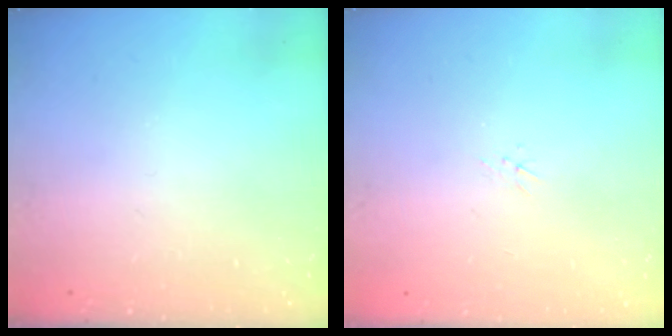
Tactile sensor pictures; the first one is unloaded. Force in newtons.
{"total": 1.5, "press": 1.5, "slide": 0.2}